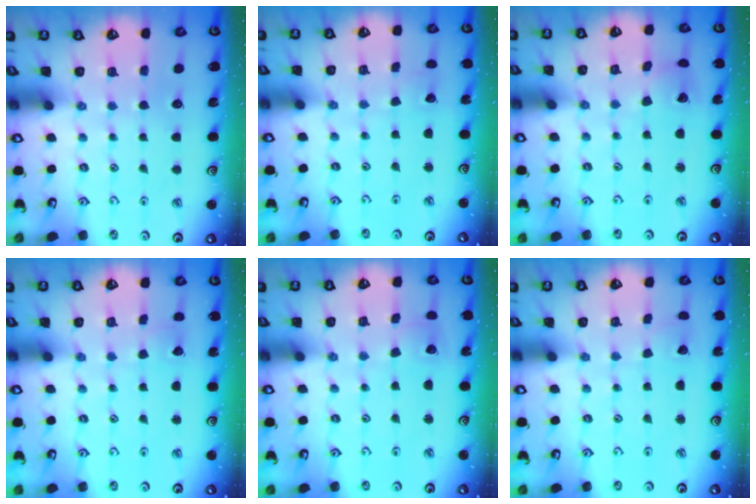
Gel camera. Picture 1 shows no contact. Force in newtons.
{"total": 1.2, "press": 1.2, "slide": 0.1}
{"total": 3.7, "press": 3.7, "slide": 0.5}
{"total": 2.0, "press": 2.0, "slide": 0.1}
{"total": 1.8, "press": 1.8, "slide": 0.1}
{"total": 1.9, "press": 1.9, "slide": 0.1}